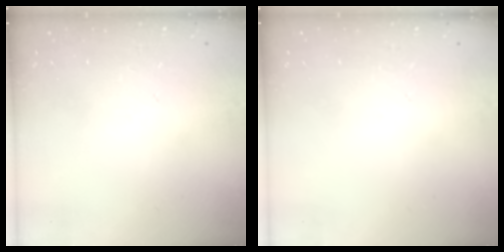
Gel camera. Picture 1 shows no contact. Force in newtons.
{"total": 0.0}